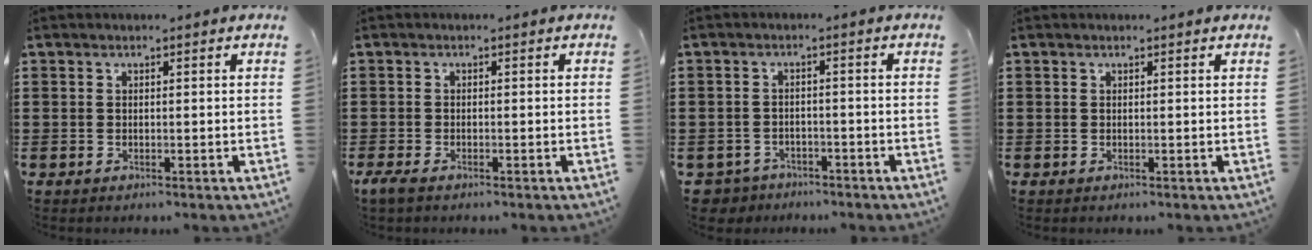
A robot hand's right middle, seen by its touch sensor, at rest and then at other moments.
{"total": 1.3, "force": [-0.8, 0.3, 1.0], "torque": [-0.035, -0.009, -0.020]}
{"total": 2.7, "force": [-2.6, 0.8, -0.1], "torque": [-0.016, -0.005, -0.060]}
{"total": 0.0}